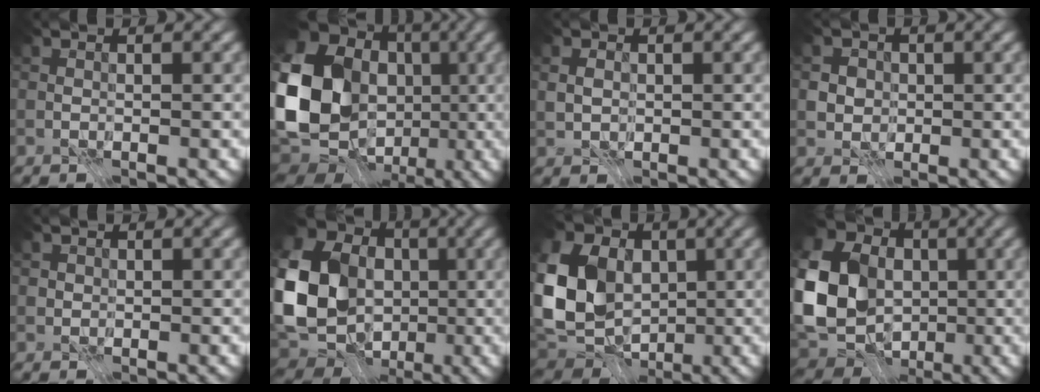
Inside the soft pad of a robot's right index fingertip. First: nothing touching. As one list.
[{"total": 17.7, "force": [-1.1, 14.5, 10.1], "torque": [-0.227, -0.009, -0.012]}, {"total": 1.7, "force": [0.0, 1.5, 1.0], "torque": [-0.023, -0.001, -0.002]}, {"total": 3.5, "force": [0.3, 3.2, 1.4], "torque": [-0.021, 0.010, -0.001]}, {"total": 0.6, "force": [0.0, 0.6, 0.0], "torque": [0.000, -0.002, 0.001]}, {"total": 16.7, "force": [-1.2, 14.2, 8.8], "torque": [-0.208, -0.015, -0.031]}, {"total": 14.2, "force": [0.2, 11.3, 8.6], "torque": [-0.202, 0.009, 0.005]}, {"total": 15.0, "force": [-1.0, 12.5, 8.3], "torque": [-0.214, -0.010, -0.011]}]